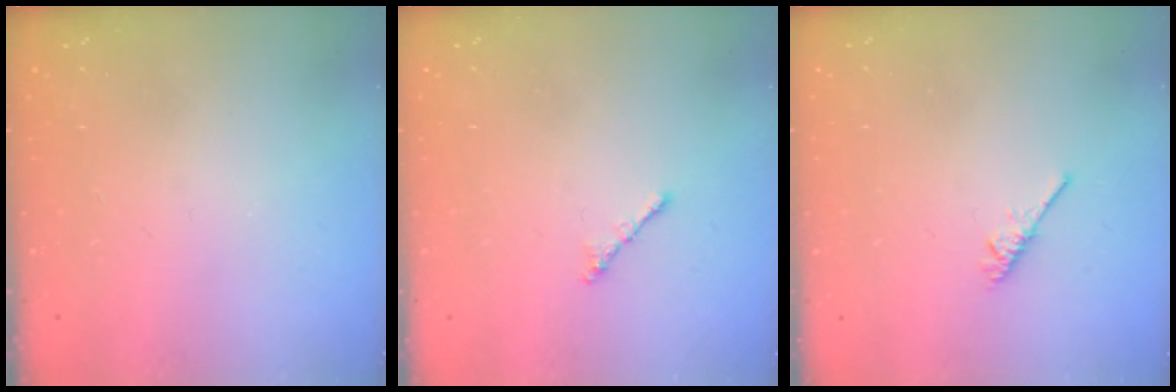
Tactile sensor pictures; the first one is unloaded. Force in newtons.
{"total": 1.8, "press": 1.7, "slide": 0.6}
{"total": 1.9, "press": 1.9, "slide": 0.4}